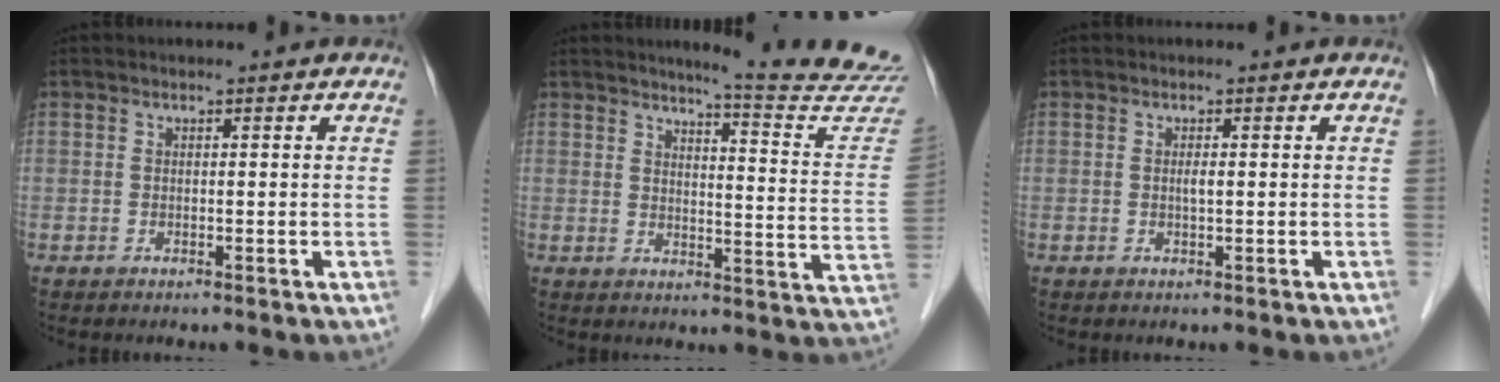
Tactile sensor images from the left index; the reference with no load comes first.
{"total": 16.0, "force": [15.3, -1.1, 4.6], "torque": [-0.058, -0.116, 0.163]}
{"total": 0.8, "force": [-0.2, 0.0, 0.8], "torque": [-0.016, -0.005, -0.003]}